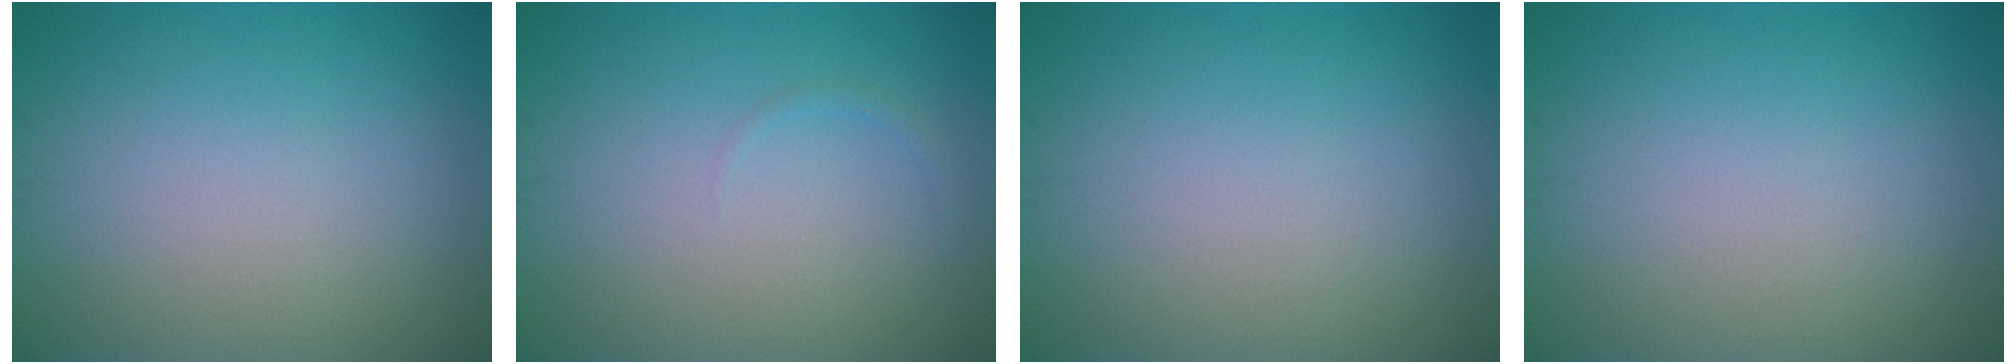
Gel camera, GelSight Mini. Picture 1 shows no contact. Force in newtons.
{"total": 0.5, "press": 0.5, "slide": 0.1}
{"total": 0.0}
{"total": 0.0}